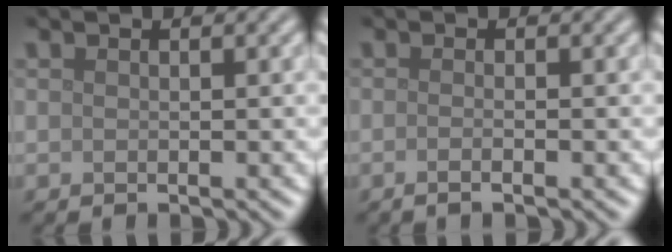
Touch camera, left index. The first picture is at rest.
{"total": 1.7, "force": [-0.3, 0.8, 1.5], "torque": [-0.007, -0.006, -0.021]}